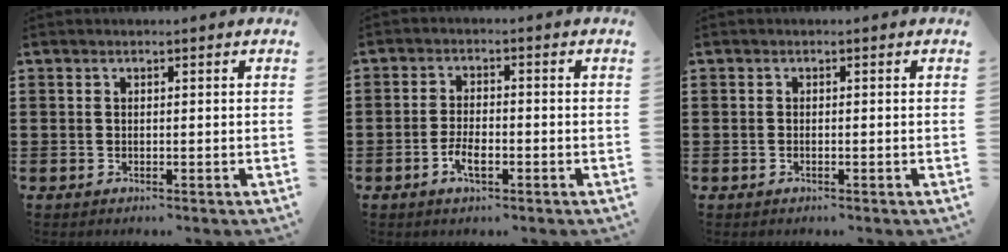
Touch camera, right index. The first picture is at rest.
{"total": 3.4, "force": [-1.5, 1.4, 2.7], "torque": [-0.060, 0.001, -0.031]}
{"total": 0.0}